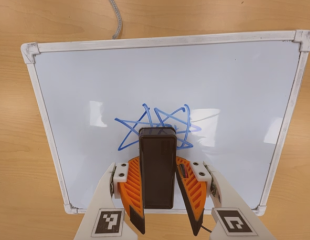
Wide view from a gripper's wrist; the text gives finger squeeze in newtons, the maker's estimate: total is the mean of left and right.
{"total": 9.0, "left": 10.7, "right": 7.4}